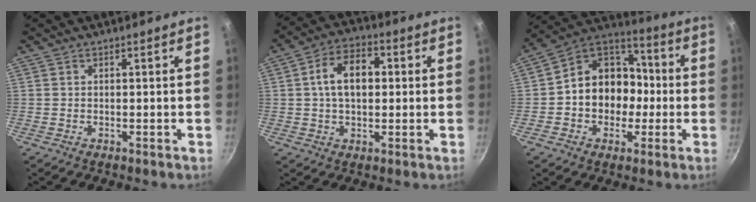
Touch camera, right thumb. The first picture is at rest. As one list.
[{"total": 9.9, "force": [1.1, 6.4, 7.6], "torque": [-0.102, 0.022, 0.010]}, {"total": 15.0, "force": [-1.6, 12.4, 8.2], "torque": [-0.084, 0.048, -0.040]}]